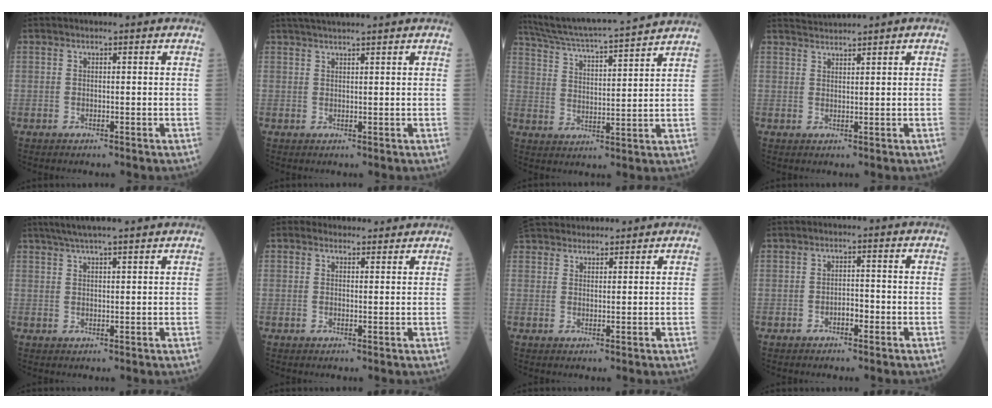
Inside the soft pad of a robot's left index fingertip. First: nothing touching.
{"total": 5.9, "force": [5.1, -0.8, 2.9], "torque": [-0.043, 0.028, 0.081]}
{"total": 17.0, "force": [15.7, -0.6, 6.3], "torque": [-0.125, 0.005, 0.240]}
{"total": 2.2, "force": [1.9, -0.9, -0.1], "torque": [-0.003, 0.009, 0.048]}
{"total": 7.9, "force": [6.6, -0.5, 4.4], "torque": [-0.068, 0.028, 0.099]}
{"total": 3.7, "force": [3.5, 1.2, -0.1], "torque": [0.001, 0.011, 0.043]}
{"total": 8.9, "force": [8.3, 2.4, 2.1], "torque": [-0.033, 0.036, 0.139]}
{"total": 1.7, "force": [-0.9, 0.7, 1.2], "torque": [-0.016, 0.004, -0.016]}